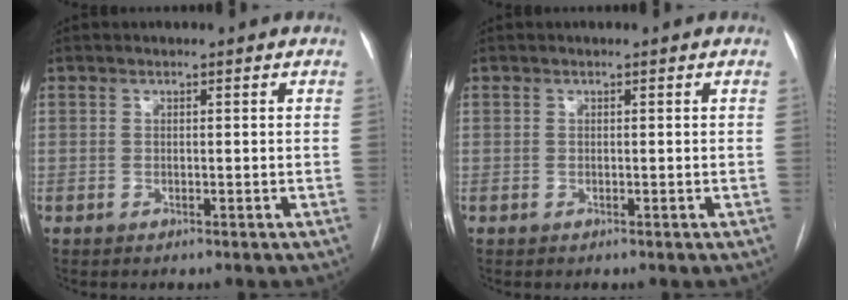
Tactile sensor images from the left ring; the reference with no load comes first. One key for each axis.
{"total": 0.0}